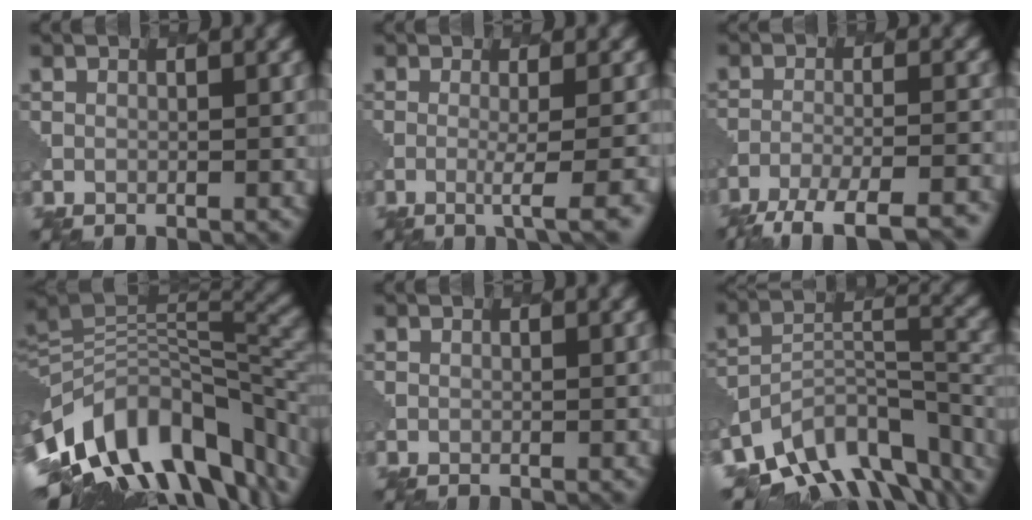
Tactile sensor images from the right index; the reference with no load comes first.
{"total": 3.7, "force": [-0.8, 0.8, 3.5], "torque": [-0.046, 0.001, -0.019]}
{"total": 9.4, "force": [-8.1, 1.9, 4.3], "torque": [-0.071, -0.016, -0.120]}
{"total": 14.0, "force": [-5.5, 7.5, 10.5], "torque": [-0.173, 0.018, -0.103]}
{"total": 0.0}
{"total": 11.3, "force": [-8.4, 5.2, 5.5], "torque": [-0.089, 0.004, -0.142]}